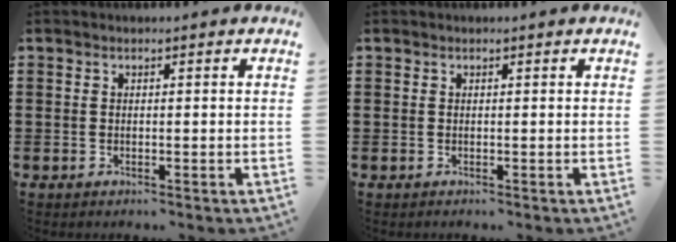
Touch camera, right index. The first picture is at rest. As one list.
[{"total": 0.0}]